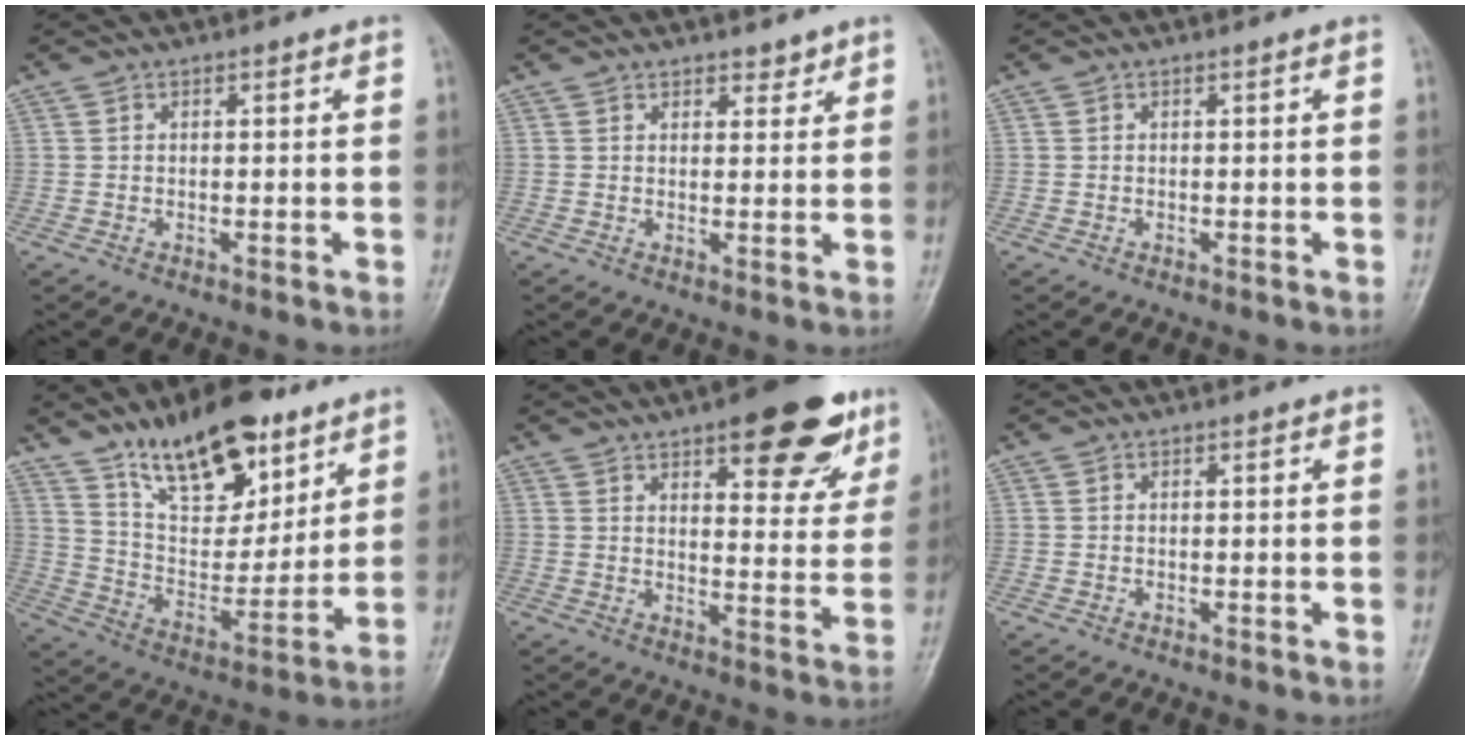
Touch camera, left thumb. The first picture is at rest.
{"total": 2.4, "force": [2.0, 1.3, 0.5], "torque": [0.012, -0.012, 0.025]}
{"total": 0.0}
{"total": 20.0, "force": [13.3, 8.8, 12.0], "torque": [-0.143, -0.074, 0.233]}
{"total": 17.1, "force": [10.2, 6.5, 12.2], "torque": [-0.111, -0.042, 0.135]}
{"total": 0.0}